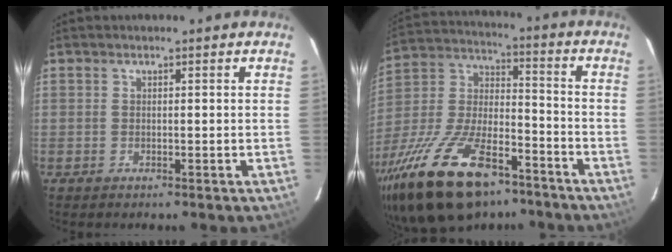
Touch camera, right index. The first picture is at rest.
{"total": 27.0, "force": [-17.6, 11.6, 16.9], "torque": [-0.345, -0.022, -0.294]}